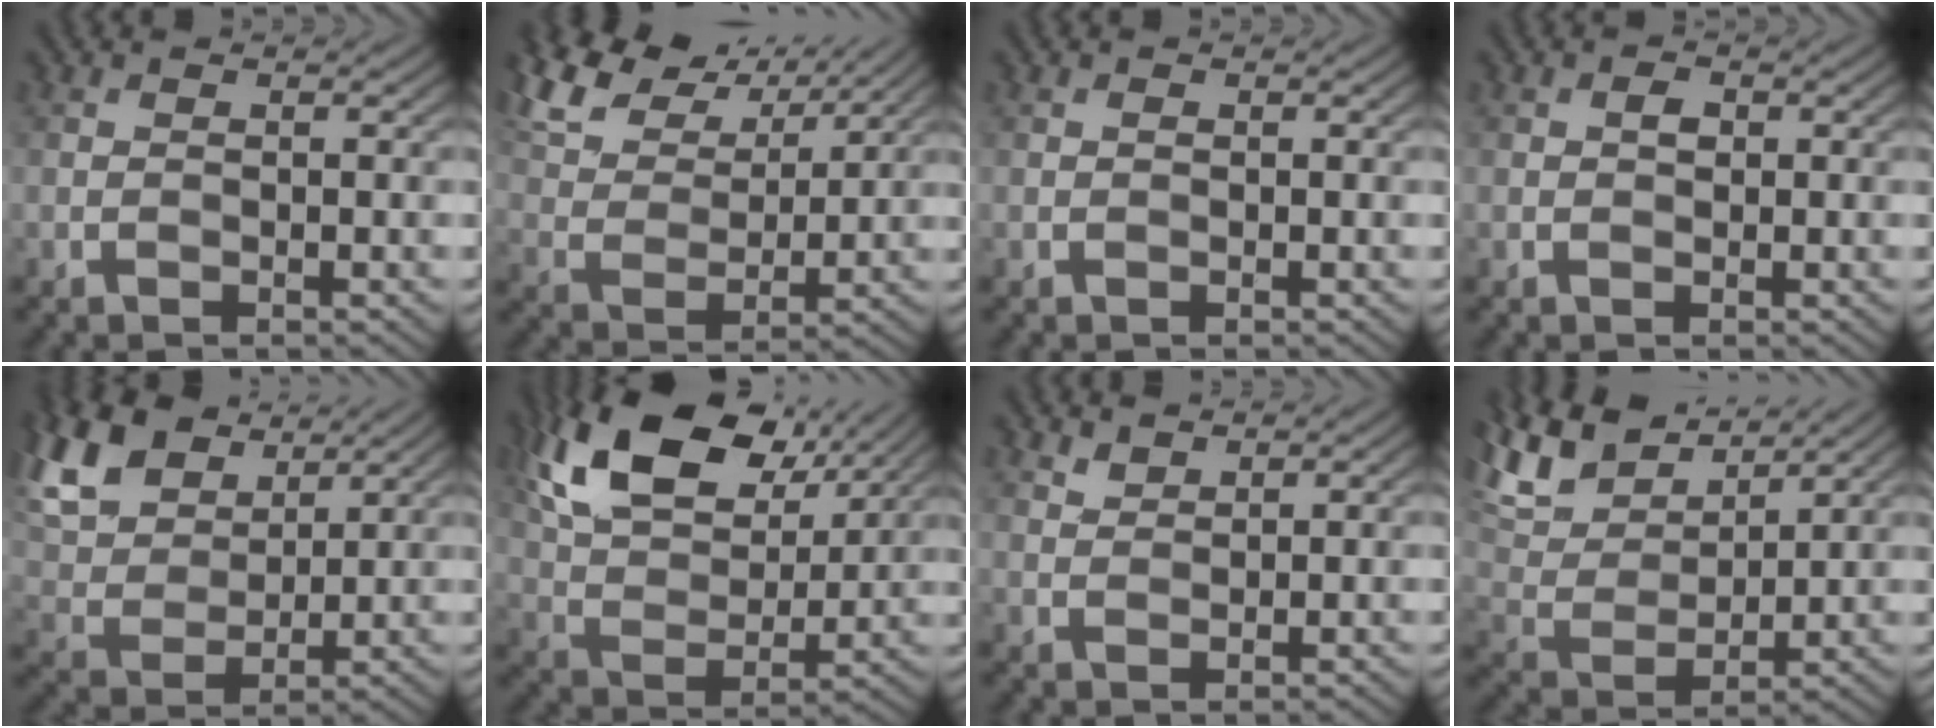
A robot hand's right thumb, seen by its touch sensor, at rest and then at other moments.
{"total": 12.6, "force": [9.4, 5.1, 6.6], "torque": [-0.184, 0.019, 0.154]}
{"total": 0.0}
{"total": 1.2, "force": [0.2, 0.9, 0.8], "torque": [-0.015, 0.002, 0.000]}
{"total": 13.3, "force": [7.8, 7.5, 7.6], "torque": [-0.217, 0.032, 0.143]}
{"total": 16.5, "force": [9.0, 8.9, 10.5], "torque": [-0.223, 0.014, 0.147]}
{"total": 1.9, "force": [1.7, 0.7, 0.6], "torque": [-0.015, 0.000, 0.038]}
{"total": 12.9, "force": [9.5, 5.0, 7.2], "torque": [-0.201, 0.024, 0.168]}